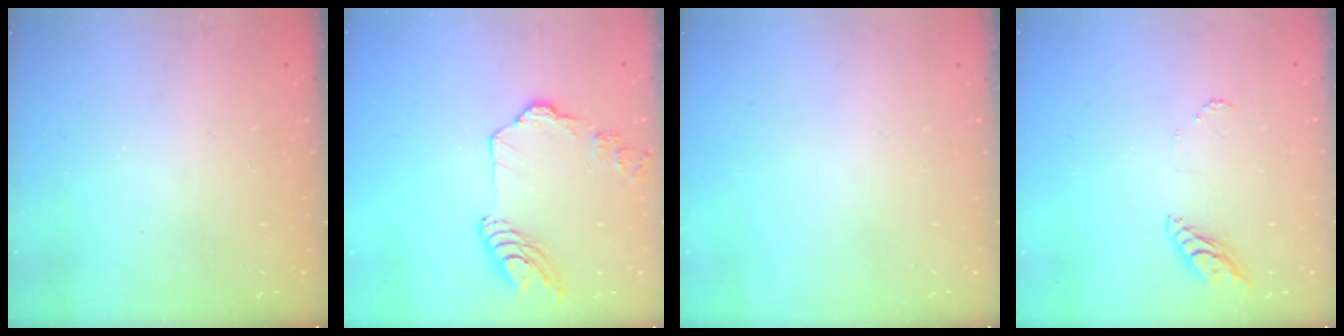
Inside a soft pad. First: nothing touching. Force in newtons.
{"total": 12.4, "press": 12.3, "slide": 1.5}
{"total": 0.0}
{"total": 6.5, "press": 6.5, "slide": 0.4}